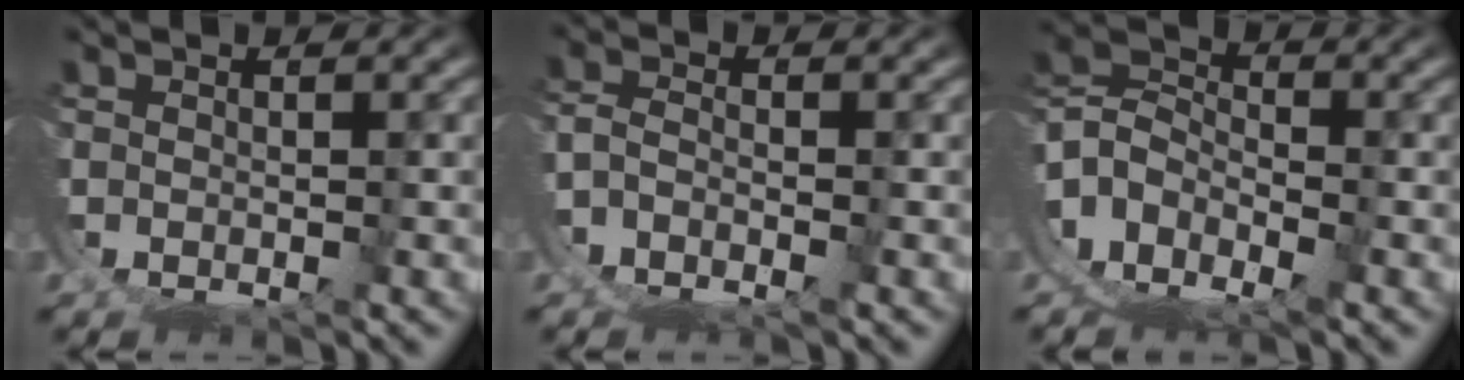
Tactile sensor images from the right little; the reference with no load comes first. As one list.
[{"total": 3.3, "force": [-2.0, 2.1, 1.6], "torque": [-0.037, -0.006, -0.047]}, {"total": 14.5, "force": [-4.5, 12.5, 5.8], "torque": [-0.174, -0.057, -0.087]}]